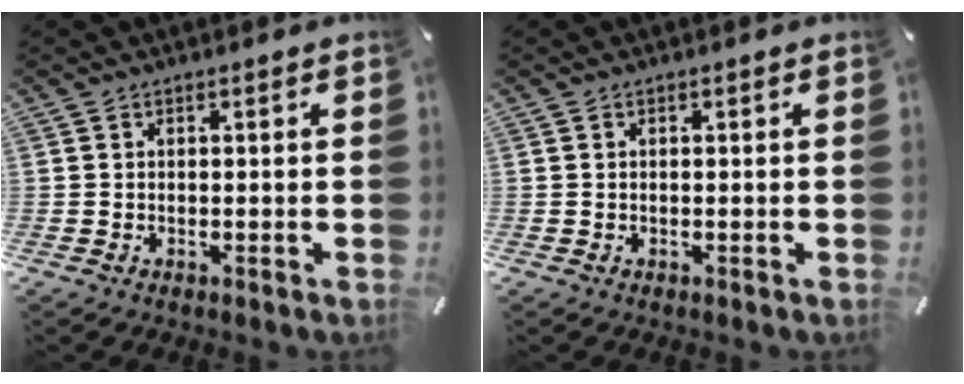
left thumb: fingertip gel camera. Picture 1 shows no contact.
{"total": 0.0}